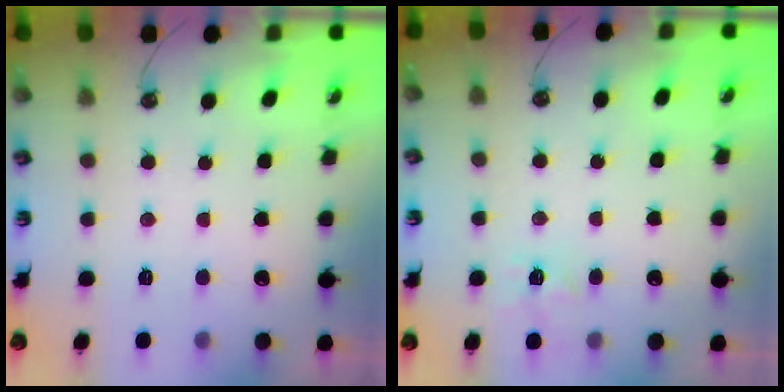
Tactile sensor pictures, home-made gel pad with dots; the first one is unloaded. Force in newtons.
{"total": 7.6, "press": 7.6, "slide": 0.6}